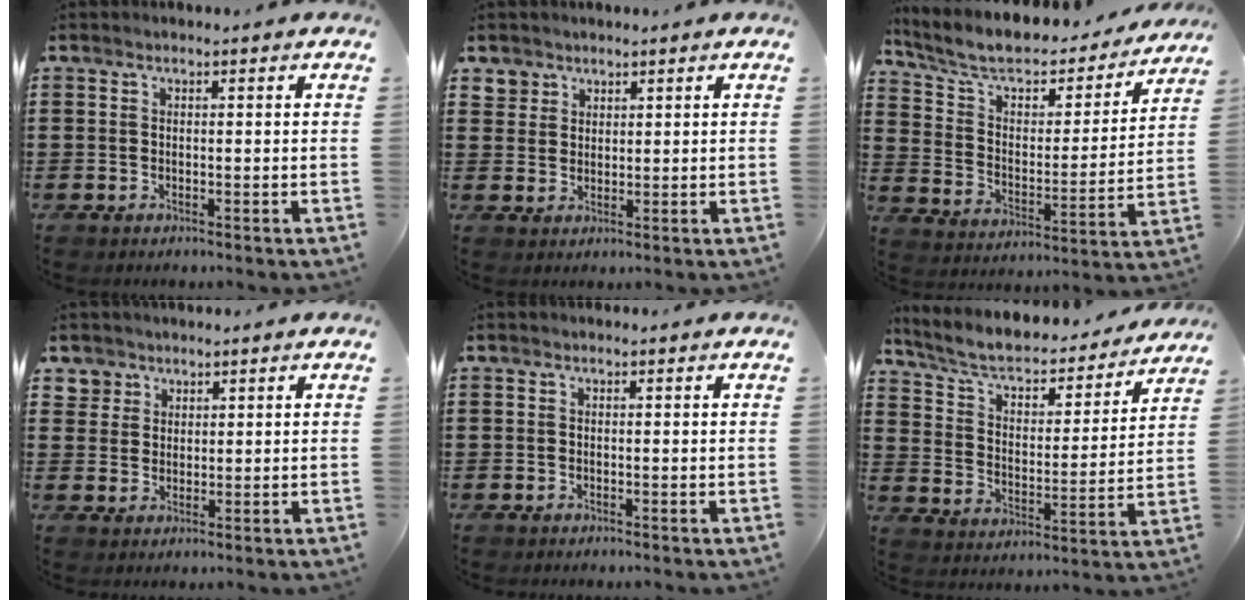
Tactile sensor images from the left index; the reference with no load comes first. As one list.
[{"total": 2.8, "force": [1.9, 2.0, -0.1], "torque": [-0.009, 0.008, 0.036]}, {"total": 7.0, "force": [5.9, 2.4, 3.0], "torque": [-0.087, -0.039, 0.097]}, {"total": 3.1, "force": [1.9, 2.4, -0.1], "torque": [-0.013, 0.009, 0.036]}, {"total": 0.0}, {"total": 5.8, "force": [4.8, 1.8, 2.6], "torque": [-0.073, -0.034, 0.076]}]